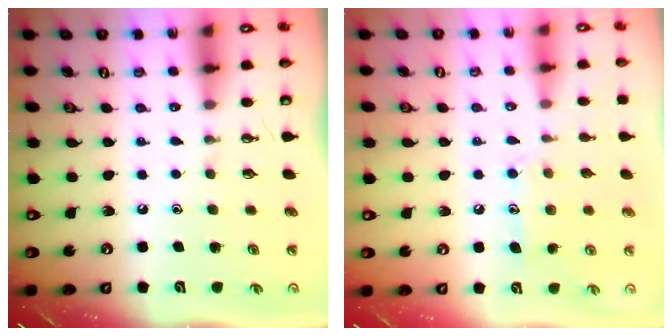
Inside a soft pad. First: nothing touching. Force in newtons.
{"total": 10.3, "press": 10.3, "slide": 0.7}